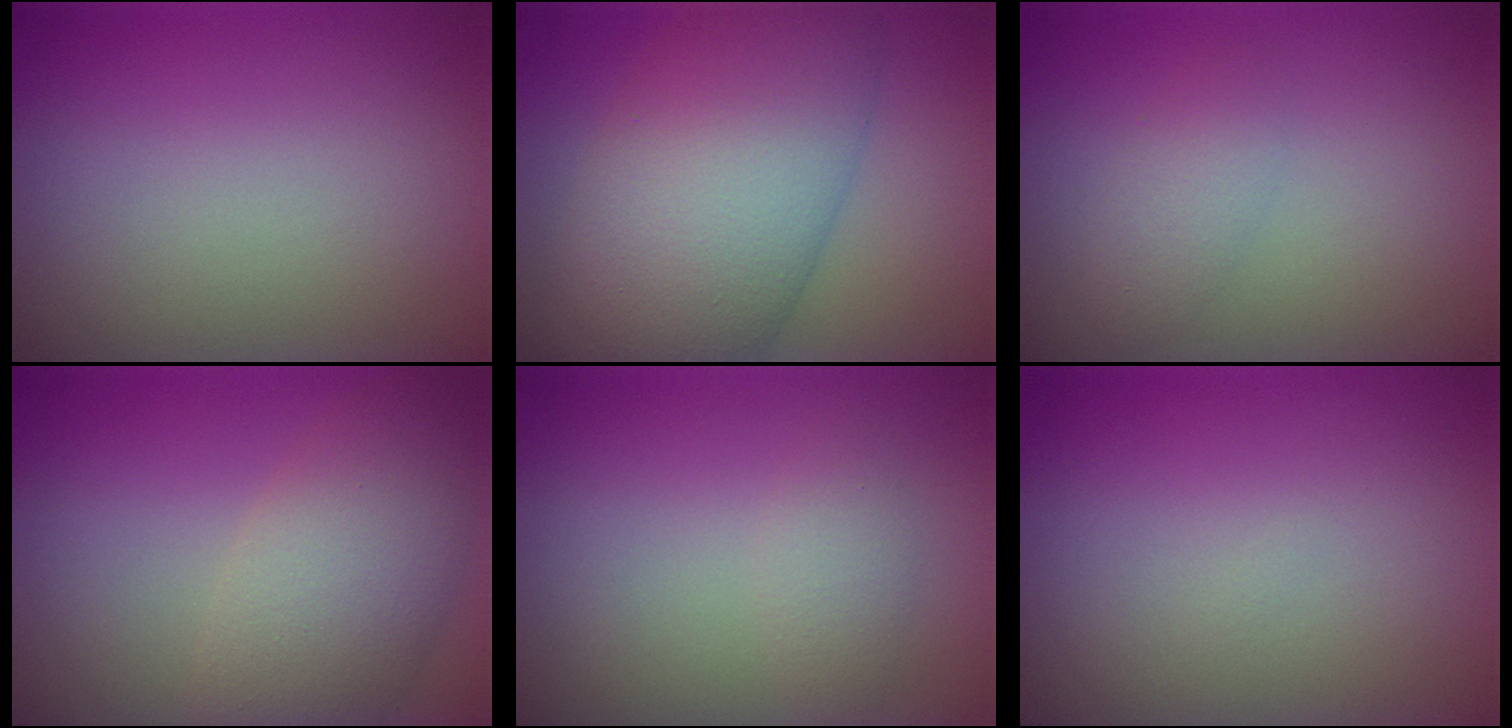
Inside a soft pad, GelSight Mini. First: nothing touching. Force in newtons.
{"total": 11.9, "press": 11.9, "slide": 0.3}
{"total": 2.0, "press": 2.0, "slide": 0.1}
{"total": 6.3, "press": 6.3, "slide": 0.1}
{"total": 1.6, "press": 1.6, "slide": 0.0}
{"total": 0.0}